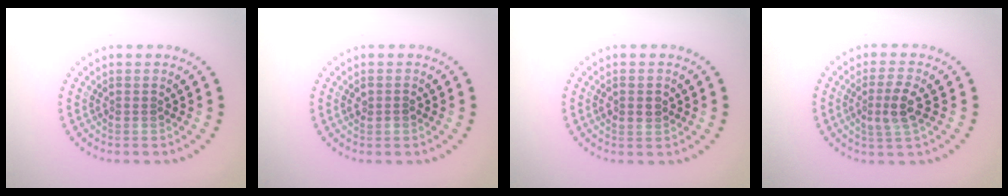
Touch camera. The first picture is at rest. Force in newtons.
{"total": 0.9, "press": 0.9, "slide": 0.2}
{"total": 1.3, "press": 1.3, "slide": 0.3}
{"total": 2.7, "press": 2.5, "slide": 1.1}